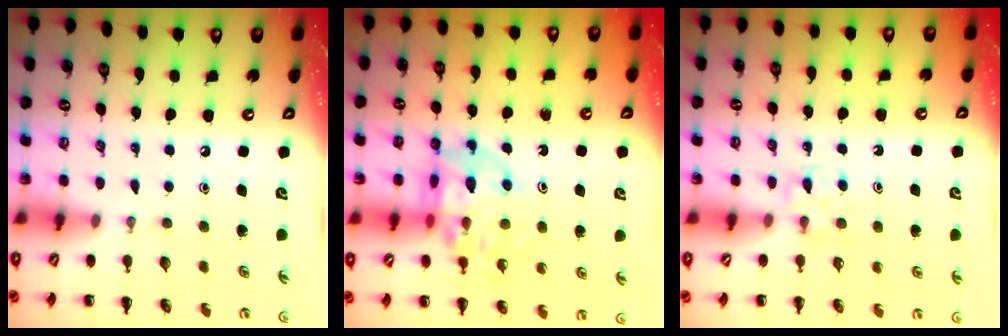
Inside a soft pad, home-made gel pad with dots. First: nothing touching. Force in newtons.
{"total": 13.7, "press": 13.4, "slide": 2.9}
{"total": 3.9, "press": 3.6, "slide": 1.3}